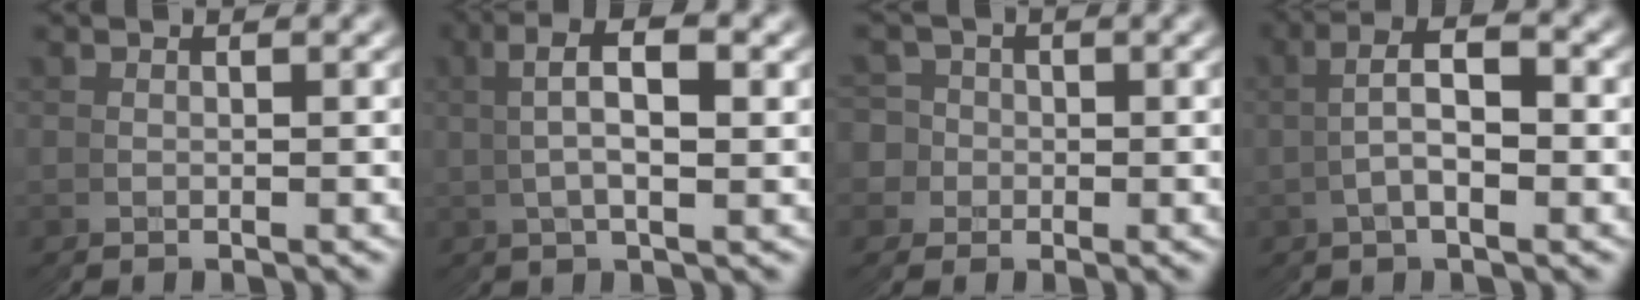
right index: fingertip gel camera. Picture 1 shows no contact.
{"total": 5.0, "force": [2.2, 1.2, 4.3], "torque": [-0.066, 0.026, 0.025]}
{"total": 7.0, "force": [-0.1, 6.8, 1.8], "torque": [-0.014, -0.011, -0.011]}
{"total": 5.9, "force": [1.2, 3.3, 4.7], "torque": [-0.068, 0.011, 0.005]}